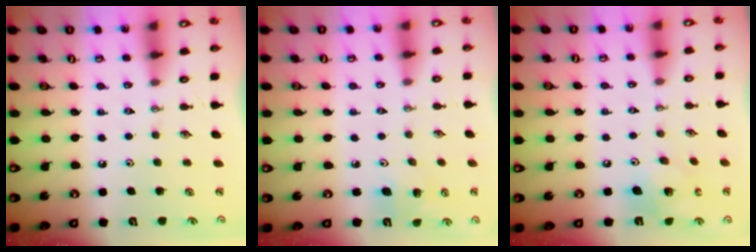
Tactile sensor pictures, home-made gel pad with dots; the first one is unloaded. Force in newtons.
{"total": 4.8, "press": 4.7, "slide": 1.2}
{"total": 13.4, "press": 13.0, "slide": 3.0}